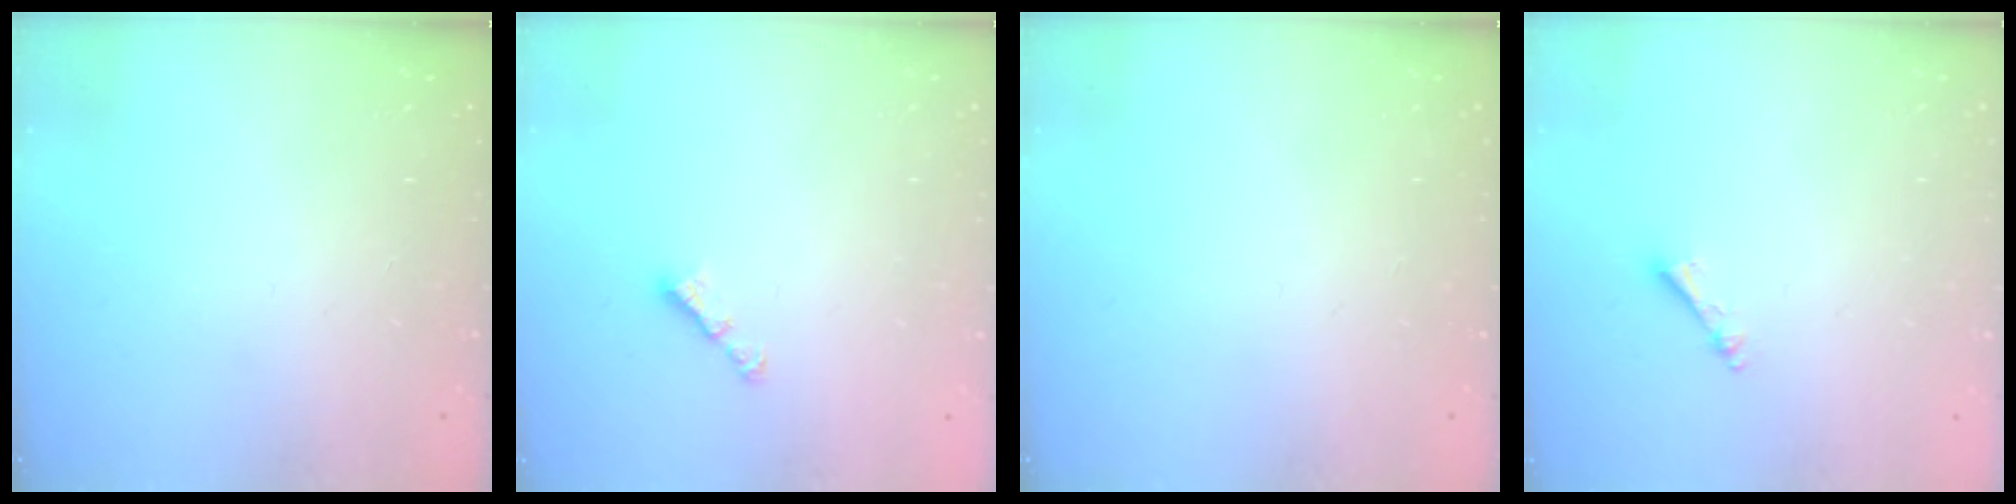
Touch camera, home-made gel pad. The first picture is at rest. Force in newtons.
{"total": 3.3, "press": 3.3, "slide": 0.4}
{"total": 0.0}
{"total": 2.4, "press": 2.3, "slide": 0.4}